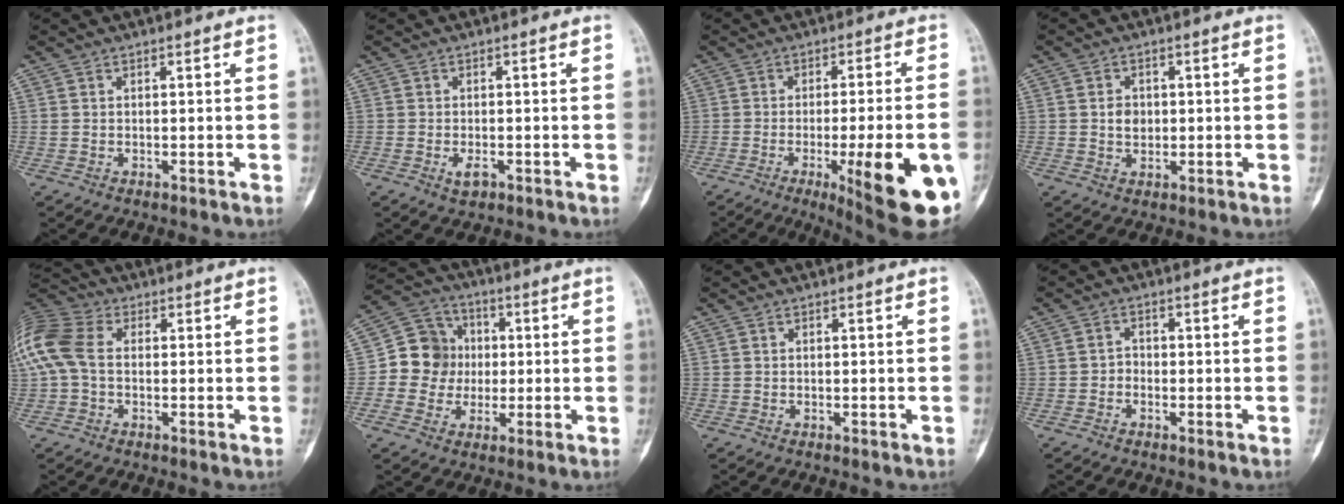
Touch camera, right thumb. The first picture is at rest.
{"total": 1.9, "force": [-0.8, 1.0, 1.4], "torque": [-0.023, -0.001, -0.012]}
{"total": 19.9, "force": [-6.9, 4.1, 18.2], "torque": [-0.188, -0.004, -0.081]}
{"total": 3.2, "force": [0.2, 2.6, 1.9], "torque": [-0.019, 0.000, 0.004]}
{"total": 13.3, "force": [1.1, 9.1, 9.6], "torque": [-0.240, 0.028, 0.015]}
{"total": 10.7, "force": [0.1, 10.0, 3.7], "torque": [-0.022, 0.021, -0.008]}
{"total": 0.0}
{"total": 1.6, "force": [-0.8, 1.2, 0.5], "torque": [0.003, 0.008, -0.020]}